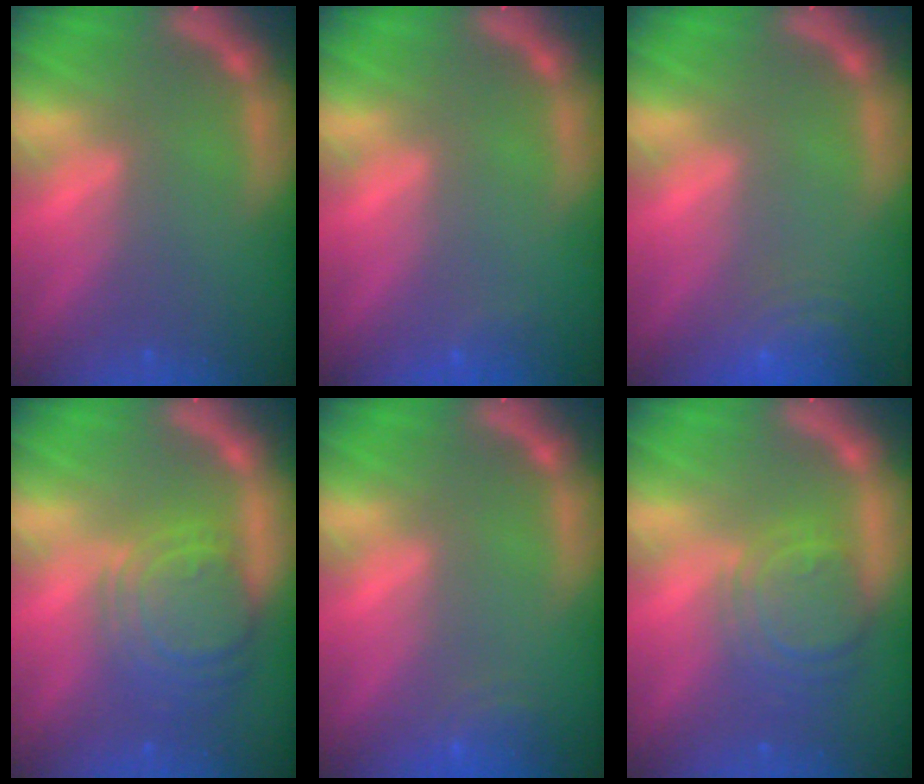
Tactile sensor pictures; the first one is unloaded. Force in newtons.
{"total": 0.9}
{"total": 6.5}
{"total": 8.1}
{"total": 2.5}
{"total": 6.0}